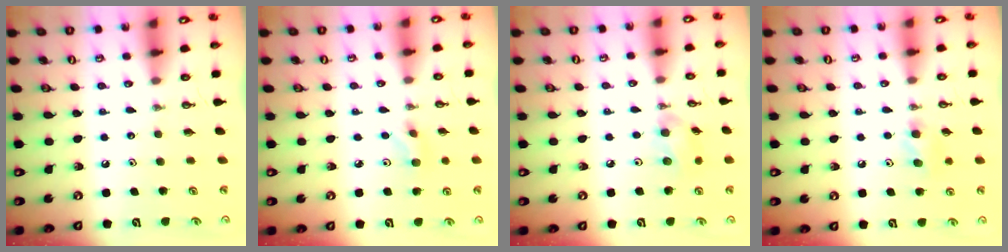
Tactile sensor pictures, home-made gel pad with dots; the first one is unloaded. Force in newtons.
{"total": 3.9, "press": 3.8, "slide": 0.7}
{"total": 7.9, "press": 7.6, "slide": 2.2}
{"total": 8.4, "press": 7.5, "slide": 3.7}